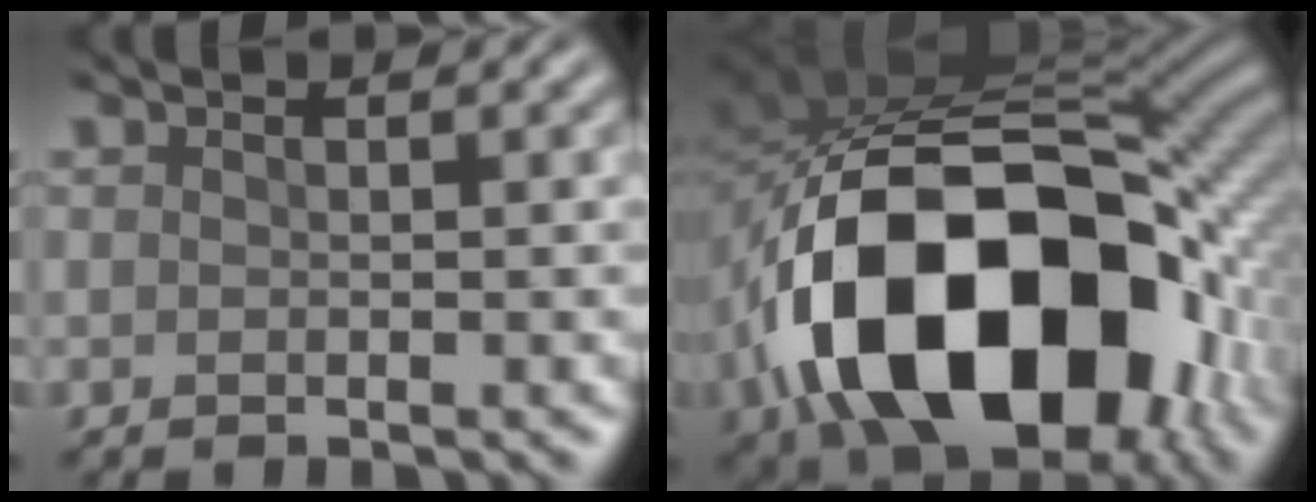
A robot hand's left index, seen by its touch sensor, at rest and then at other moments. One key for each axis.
{"total": 18.6, "fx": -6.0, "fy": 11.6, "fz": 13.2, "tx": -0.230, "ty": -0.036, "tz": -0.086}